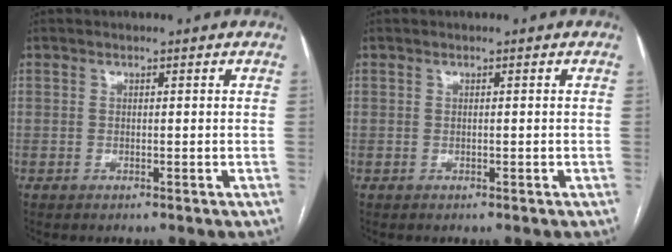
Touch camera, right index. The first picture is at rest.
{"total": 0.0}